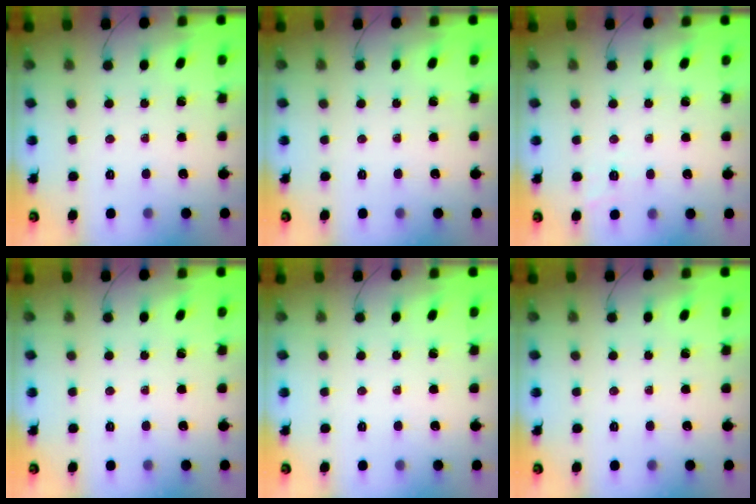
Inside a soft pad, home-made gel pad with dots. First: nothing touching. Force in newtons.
{"total": 0.0}
{"total": 2.0, "press": 1.5, "slide": 1.4}
{"total": 0.0}
{"total": 0.0}
{"total": 0.0}